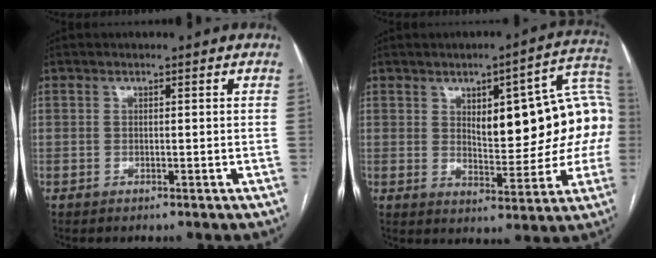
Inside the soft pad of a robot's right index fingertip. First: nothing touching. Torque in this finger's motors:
{"motor_torque": [0.65, 0.15, 0.72, 0.08]}